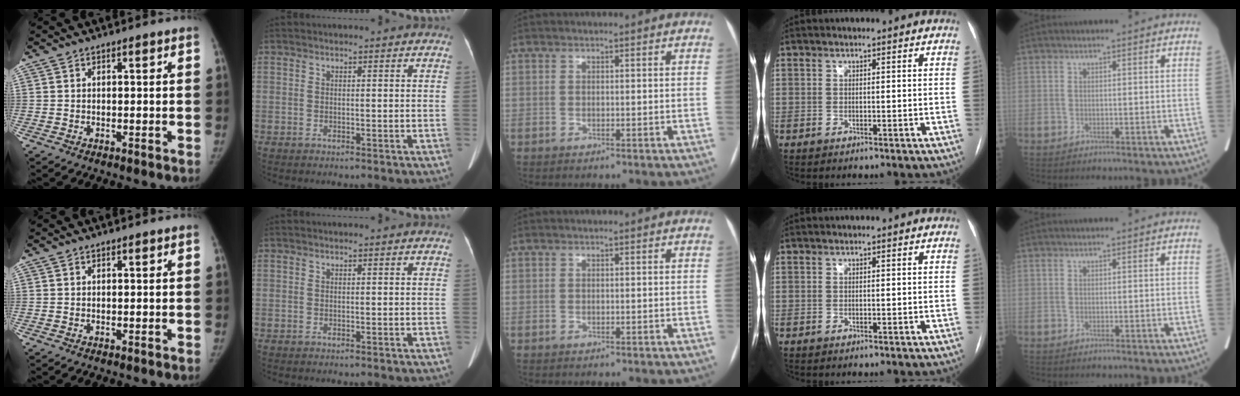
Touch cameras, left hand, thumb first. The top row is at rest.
{}